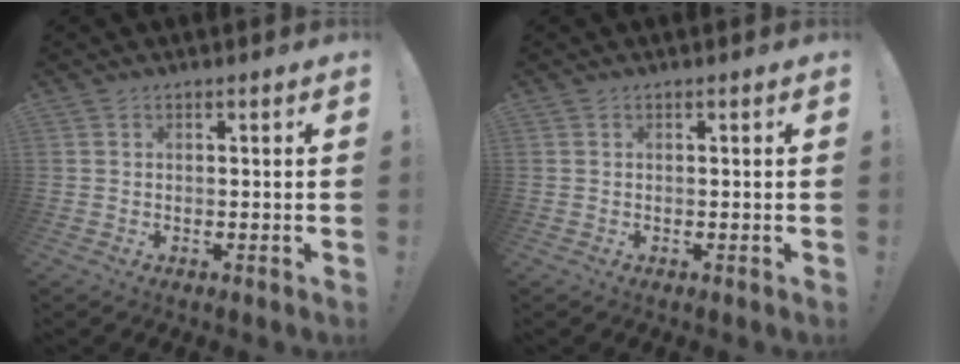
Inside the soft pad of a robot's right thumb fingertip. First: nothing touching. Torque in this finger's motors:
{"motor_torque": [0.00, 0.00, -0.03, 0.03, 0.05]}